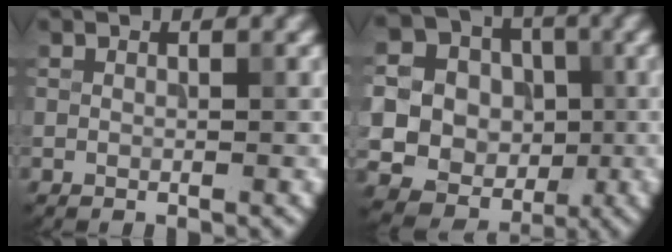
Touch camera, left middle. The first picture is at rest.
{"total": 16.0, "force": [-1.4, 15.2, 4.9], "torque": [-0.132, 0.009, -0.044]}